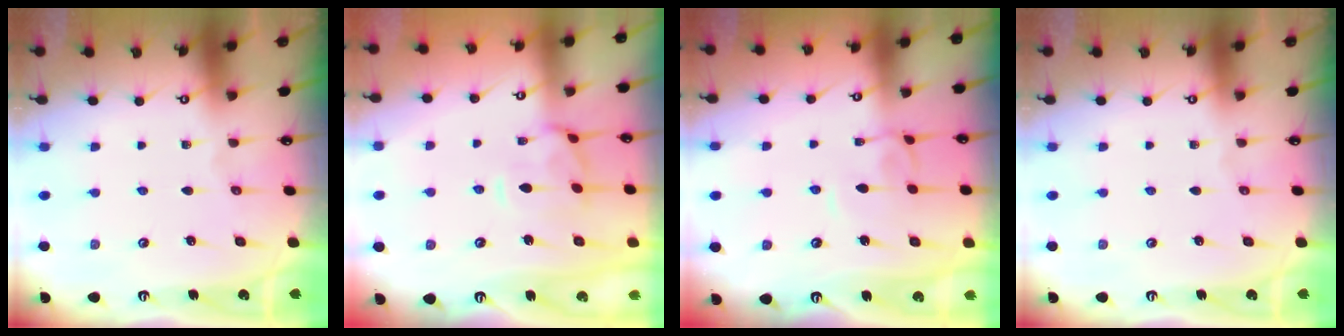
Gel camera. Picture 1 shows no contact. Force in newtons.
{"total": 1.7, "press": 1.5, "slide": 0.8}
{"total": 0.7, "press": 0.6, "slide": 0.4}
{"total": 0.0}